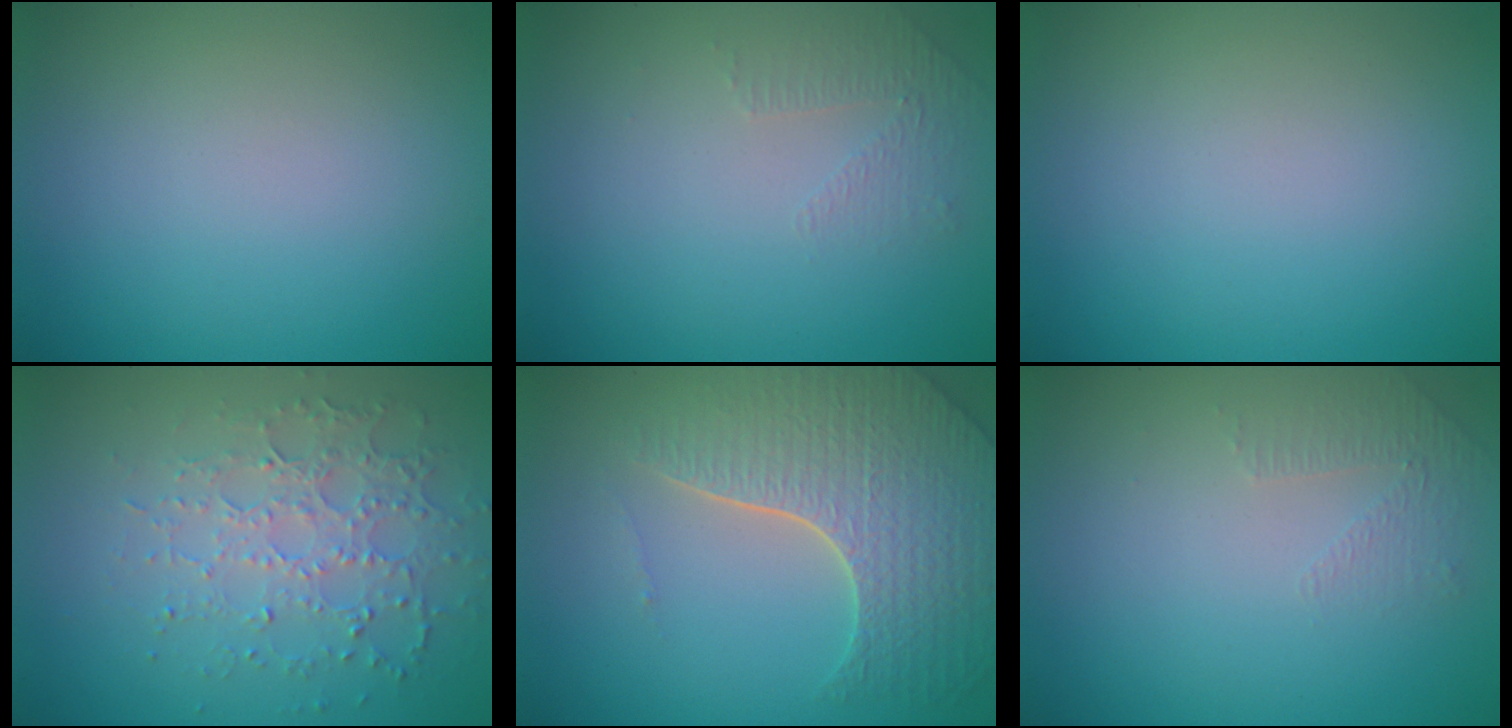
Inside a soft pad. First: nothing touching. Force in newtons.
{"total": 1.1, "press": 0.6, "slide": 1.0}
{"total": 0.0}
{"total": 3.5, "press": 3.2, "slide": 1.4}
{"total": 7.1, "press": 5.3, "slide": 4.6}
{"total": 1.1, "press": 0.6, "slide": 1.0}